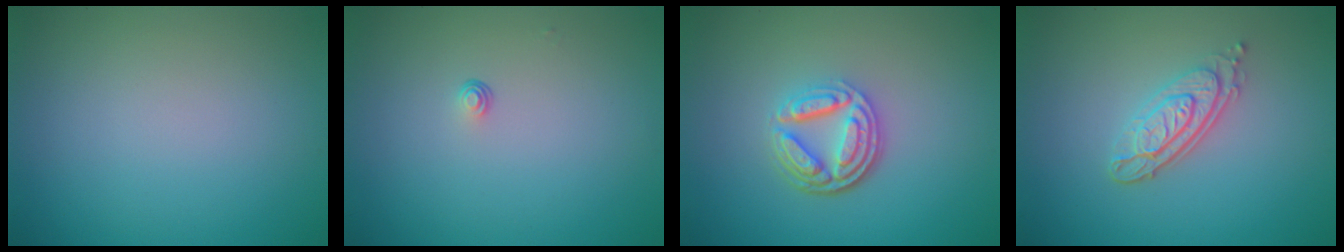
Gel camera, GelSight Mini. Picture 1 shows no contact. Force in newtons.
{"total": 0.6, "press": 0.3, "slide": 0.5}
{"total": 4.5, "press": 3.3, "slide": 3.0}
{"total": 3.4, "press": 2.8, "slide": 1.9}